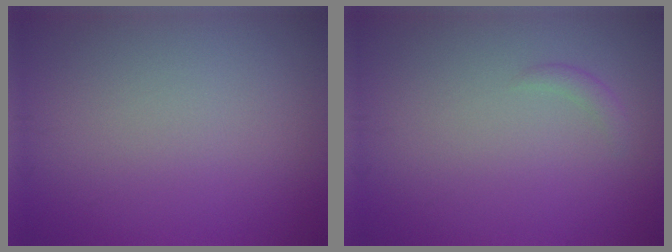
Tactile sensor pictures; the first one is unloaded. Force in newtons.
{"total": 0.8, "press": 0.8, "slide": 0.1}